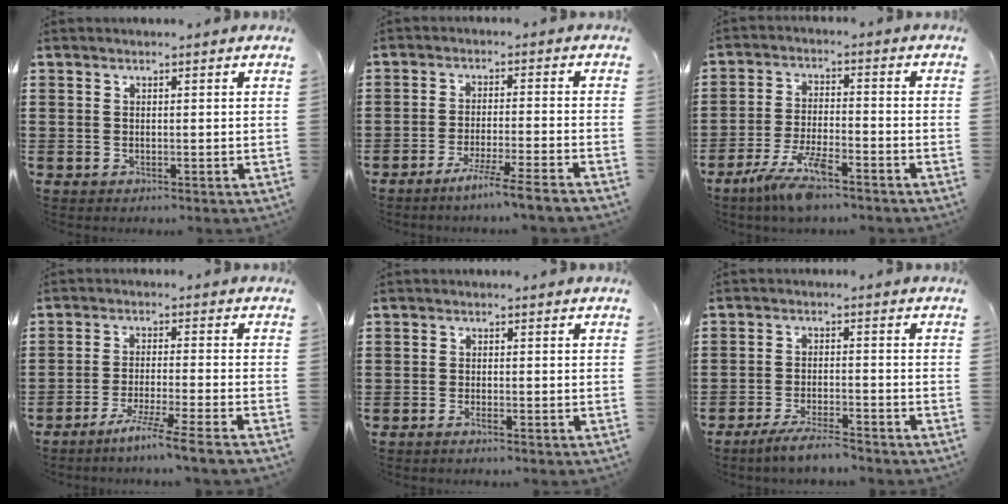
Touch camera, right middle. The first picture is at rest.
{"total": 5.1, "force": [-4.4, -1.0, 2.5], "torque": [-0.035, -0.012, -0.081]}
{"total": 8.0, "force": [-5.6, 1.5, 5.5], "torque": [-0.125, -0.013, -0.108]}
{"total": 5.6, "force": [-4.7, -1.2, 2.9], "torque": [-0.050, -0.017, -0.090]}
{"total": 1.0, "force": [-0.7, 0.1, 0.7], "torque": [-0.014, -0.003, -0.013]}
{"total": 4.3, "force": [-3.8, 0.2, 2.0], "torque": [-0.040, -0.002, -0.072]}